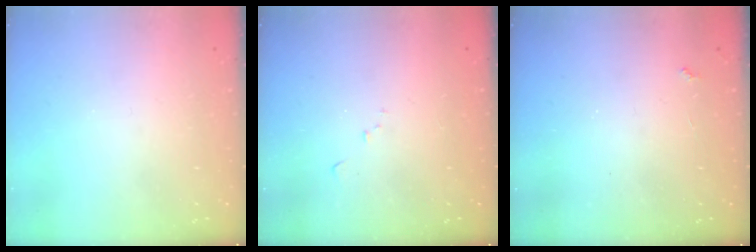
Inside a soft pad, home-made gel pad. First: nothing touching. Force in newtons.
{"total": 5.1, "press": 5.1, "slide": 0.6}
{"total": 2.2, "press": 2.1, "slide": 0.4}